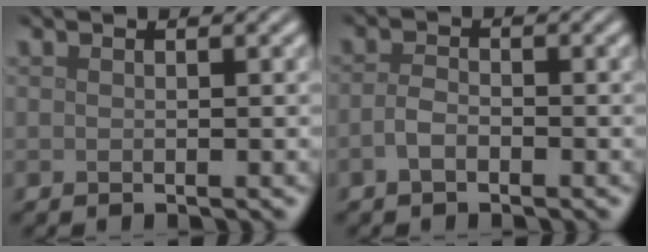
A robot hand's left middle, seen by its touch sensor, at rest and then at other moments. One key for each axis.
{"total": 1.6, "fx": -0.8, "fy": 0.8, "fz": 1.1, "tx": -0.024, "ty": 0.002, "tz": -0.020}